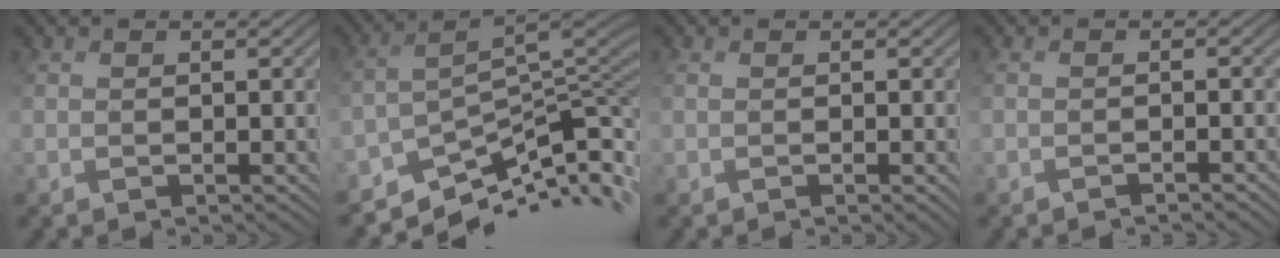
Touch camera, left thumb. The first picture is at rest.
{"total": 9.7, "force": [-7.4, 2.9, 5.5], "torque": [-0.100, 0.017, -0.130]}
{"total": 0.8, "force": [0.0, -0.1, 0.8], "torque": [-0.009, 0.005, -0.001]}
{"total": 1.1, "force": [-0.9, -0.4, 0.4], "torque": [0.001, 0.010, -0.021]}